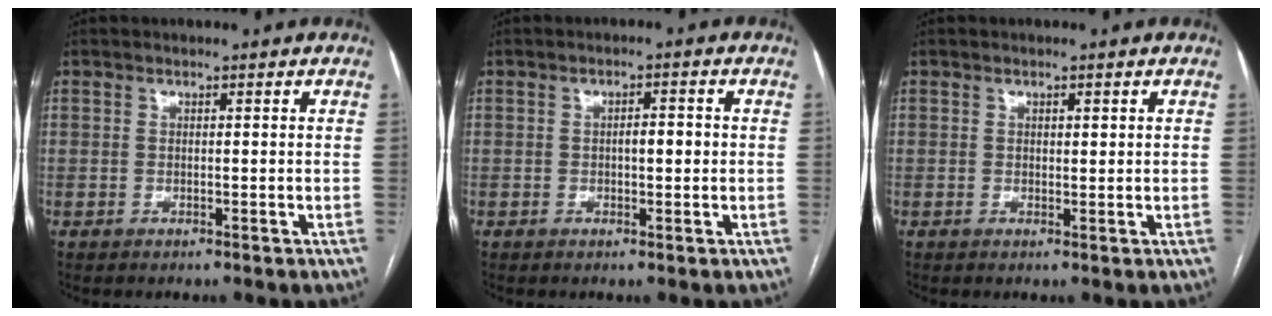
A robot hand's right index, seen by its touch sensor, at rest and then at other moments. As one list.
[{"total": 2.7, "force": [-0.1, 0.9, 2.5], "torque": [-0.038, 0.006, -0.001]}, {"total": 1.1, "force": [0.4, 0.4, 0.9], "torque": [-0.011, 0.000, 0.006]}]